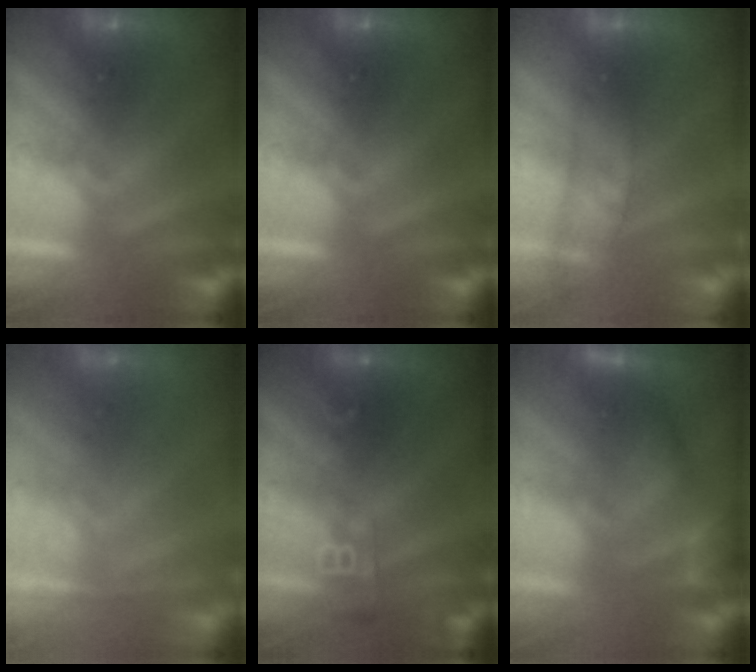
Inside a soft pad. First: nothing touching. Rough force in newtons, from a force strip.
{"total": 0.0}
{"total": 2.9}
{"total": 1.4}
{"total": 2.6}
{"total": 5.0}